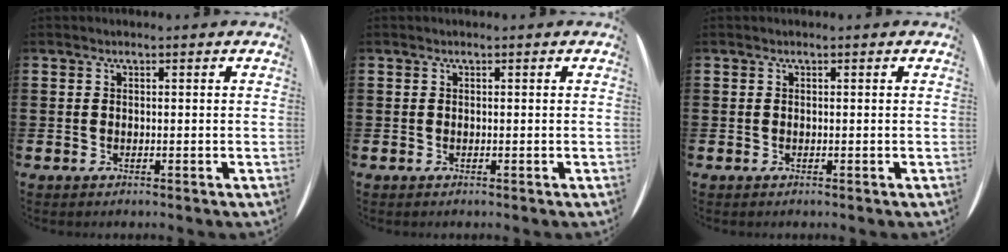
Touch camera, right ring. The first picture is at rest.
{"total": 0.0}
{"total": 0.0}